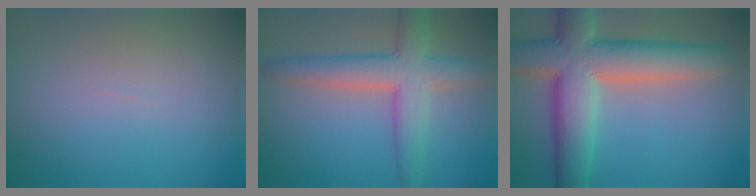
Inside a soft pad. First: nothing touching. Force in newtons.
{"total": 6.1, "press": 6.1, "slide": 0.3}
{"total": 10.4, "press": 10.4, "slide": 1.0}